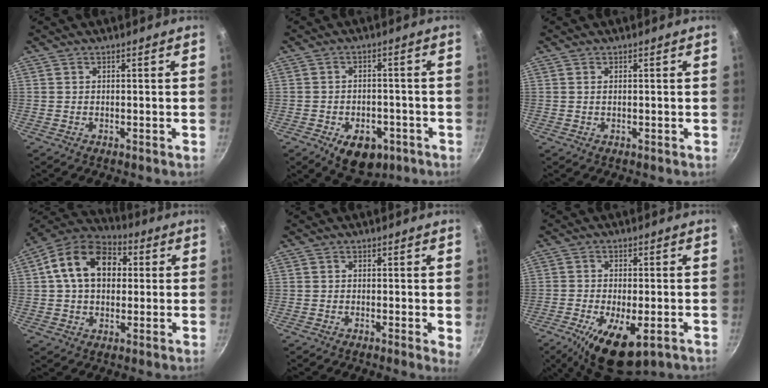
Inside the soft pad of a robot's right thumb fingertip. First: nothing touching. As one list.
[{"total": 9.8, "force": [-4.6, 6.2, 6.0], "torque": [-0.053, 0.018, -0.056]}, {"total": 0.5, "force": [0.1, 0.2, 0.5], "torque": [-0.010, 0.000, 0.002]}, {"total": 15.5, "force": [2.9, 11.1, 10.4], "torque": [-0.144, 0.025, 0.031]}, {"total": 1.9, "force": [0.1, 0.5, 1.8], "torque": [-0.020, -0.005, -0.003]}, {"total": 11.9, "force": [-4.9, 4.8, 9.8], "torque": [-0.169, -0.005, -0.075]}]